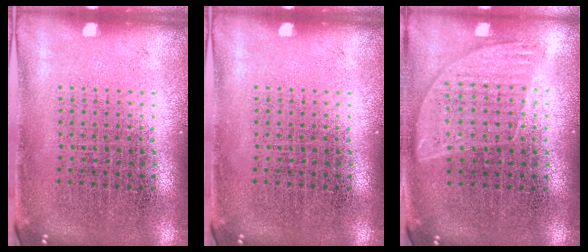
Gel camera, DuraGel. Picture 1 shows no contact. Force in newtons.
{"total": 0.0}
{"total": 0.9, "press": 0.8, "slide": 0.4}